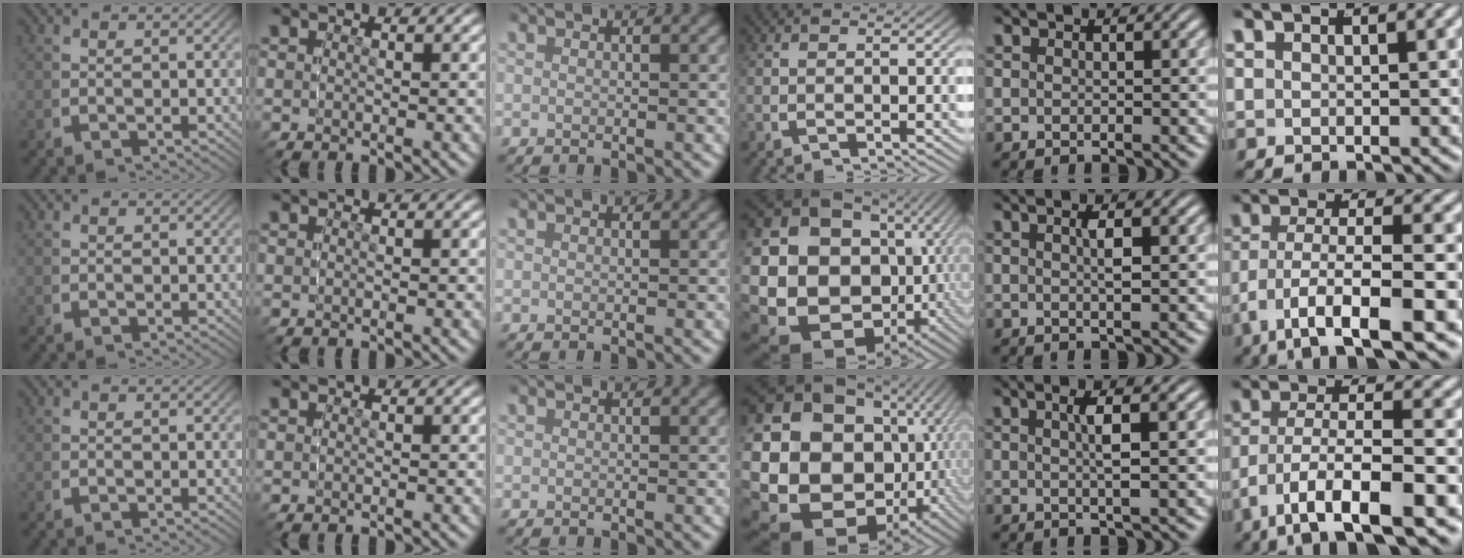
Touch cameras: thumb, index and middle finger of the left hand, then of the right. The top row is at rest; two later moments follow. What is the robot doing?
{"motion": "grasp_and_lifting", "object": "sponge"}